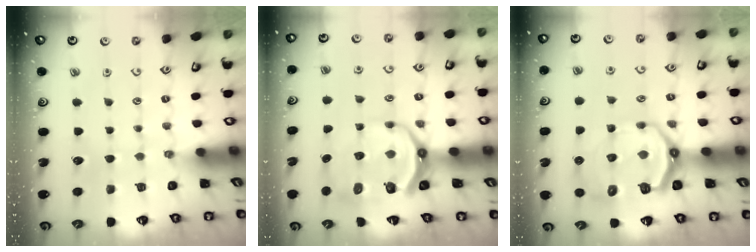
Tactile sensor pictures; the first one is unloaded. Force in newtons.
{"total": 10.8, "press": 10.0, "slide": 4.1}
{"total": 13.2, "press": 12.6, "slide": 4.2}